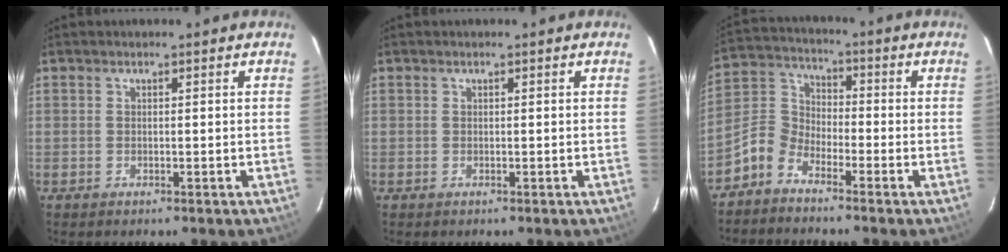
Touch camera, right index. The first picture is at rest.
{"total": 0.0}
{"total": 6.6, "force": [-4.8, 3.9, 2.3], "torque": [-0.059, 0.028, -0.118]}